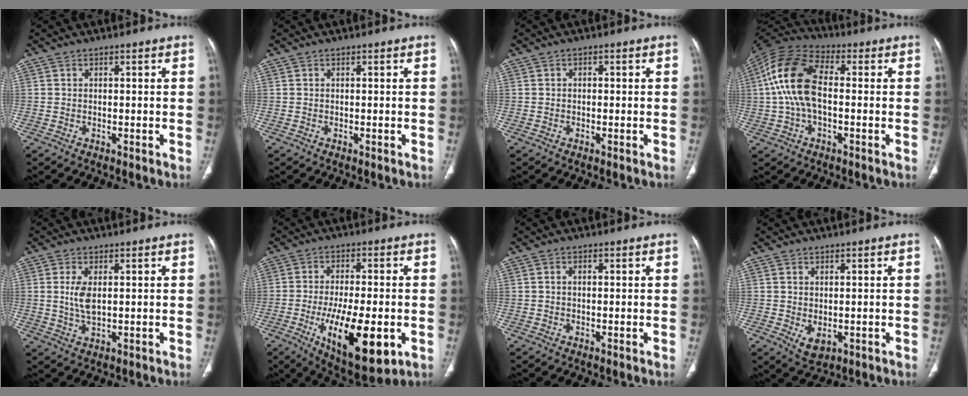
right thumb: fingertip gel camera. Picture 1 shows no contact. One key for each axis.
{"total": 0.0}
{"total": 0.6, "fx": 0.0, "fy": 0.4, "fz": 0.4, "tx": -0.008, "ty": 0.004, "tz": 0.000}
{"total": 14.4, "fx": 0.3, "fy": 7.7, "fz": 12.2, "tx": -0.252, "ty": 0.035, "tz": -0.003}
{"total": 4.7, "fx": 0.7, "fy": 2.2, "fz": 4.1, "tx": -0.090, "ty": -0.008, "tz": 0.018}
{"total": 17.1, "fx": -5.1, "fy": 6.4, "fz": 15.1, "tx": -0.242, "ty": -0.009, "tz": -0.066}
{"total": 0.8, "fx": 0.1, "fy": 0.5, "fz": 0.6, "tx": -0.015, "ty": 0.007, "tz": 0.002}
{"total": 3.3, "fx": -0.4, "fy": 2.2, "fz": 2.5, "tx": -0.039, "ty": -0.009, "tz": 0.007}